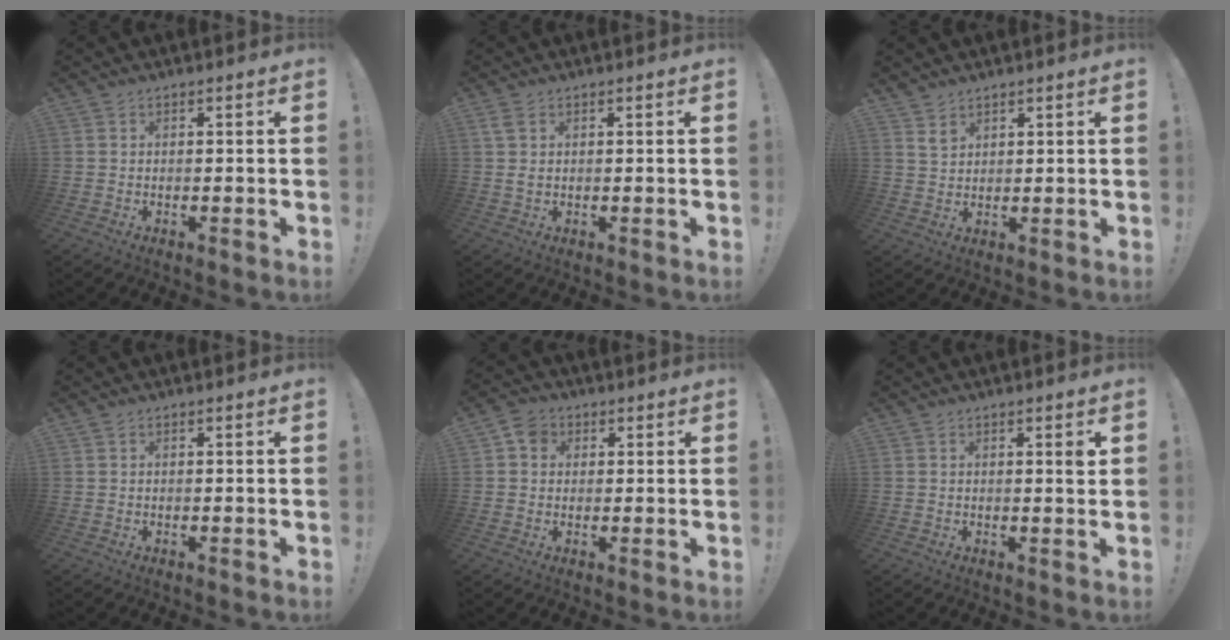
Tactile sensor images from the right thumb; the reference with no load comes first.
{"total": 2.5, "force": [0.9, 1.3, 1.9], "torque": [-0.034, 0.001, 0.017]}
{"total": 3.7, "force": [2.8, 2.2, 0.8], "torque": [-0.013, -0.019, 0.054]}
{"total": 0.0}
{"total": 5.0, "force": [1.5, 4.3, 2.1], "torque": [-0.031, 0.005, 0.030]}
{"total": 1.7, "force": [0.8, -0.1, 1.4], "torque": [-0.012, -0.007, 0.008]}